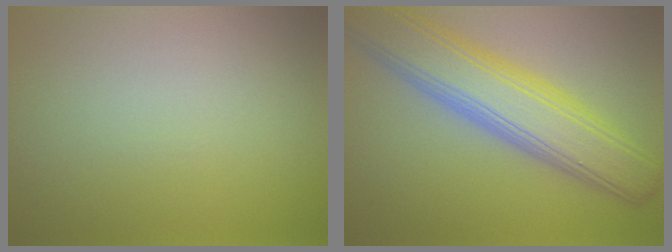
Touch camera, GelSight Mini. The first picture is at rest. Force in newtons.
{"total": 8.8, "press": 8.8, "slide": 0.5}